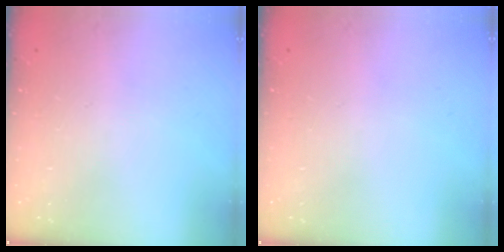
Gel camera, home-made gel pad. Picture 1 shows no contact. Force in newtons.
{"total": 0.0}